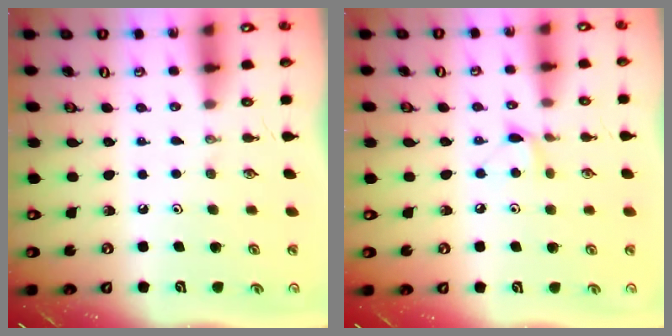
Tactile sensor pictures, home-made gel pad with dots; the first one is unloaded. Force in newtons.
{"total": 5.9, "press": 5.9, "slide": 0.7}